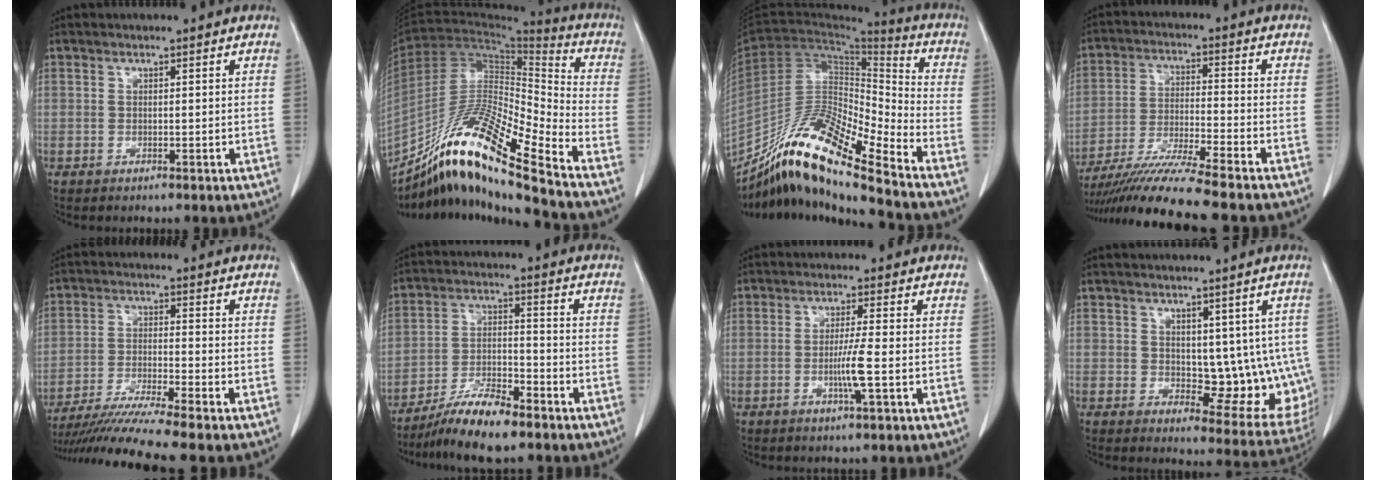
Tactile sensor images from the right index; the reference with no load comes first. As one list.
[{"total": 19.3, "force": [-14.8, -0.6, 12.4], "torque": [-0.233, -0.005, -0.275]}, {"total": 17.0, "force": [-13.6, 0.6, 10.1], "torque": [-0.181, 0.017, -0.249]}, {"total": 13.1, "force": [-11.2, -1.9, 6.5], "torque": [-0.112, -0.025, -0.194]}, {"total": 11.6, "force": [-10.0, -2.1, 5.5], "torque": [-0.086, -0.028, -0.170]}, {"total": 9.2, "force": [-7.3, 1.3, 5.4], "torque": [-0.103, -0.013, -0.135]}, {"total": 4.4, "force": [-1.1, -0.6, 4.2], "torque": [-0.079, -0.008, -0.022]}, {"total": 11.0, "force": [1.0, 5.8, 9.2], "torque": [-0.088, -0.005, 0.027]}]